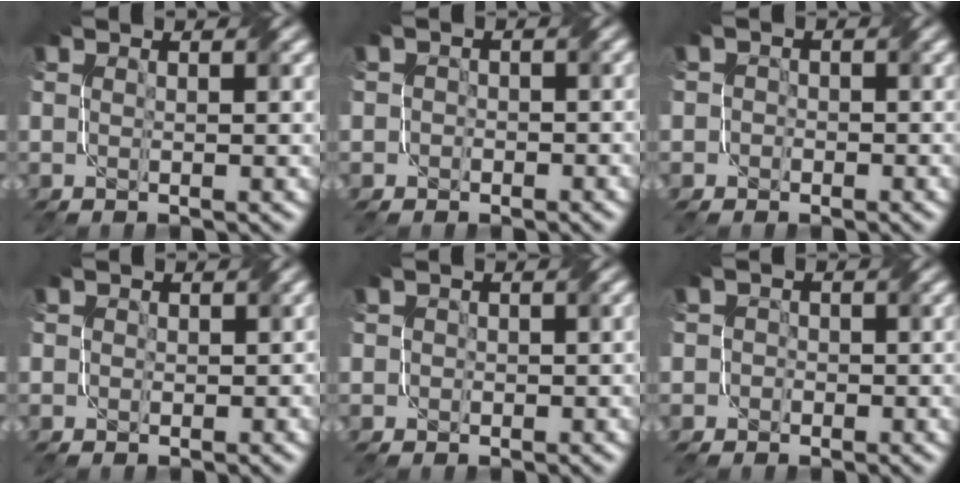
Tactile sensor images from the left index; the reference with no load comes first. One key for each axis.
{"total": 2.0, "fx": -0.3, "fy": 2.0, "fz": 0.4, "tx": 0.009, "ty": 0.003, "tz": -0.014}
{"total": 2.4, "fx": -0.3, "fy": 2.4, "fz": 0.4, "tx": 0.010, "ty": 0.009, "tz": -0.026}
{"total": 1.9, "fx": 0.1, "fy": 1.8, "fz": 0.6, "tx": 0.004, "ty": 0.004, "tz": -0.006}
{"total": 1.8, "fx": 0.1, "fy": 1.7, "fz": 0.6, "tx": -0.001, "ty": 0.000, "tz": -0.001}
{"total": 2.9, "fx": -0.5, "fy": 2.8, "fz": 0.6, "tx": 0.009, "ty": 0.012, "tz": -0.033}